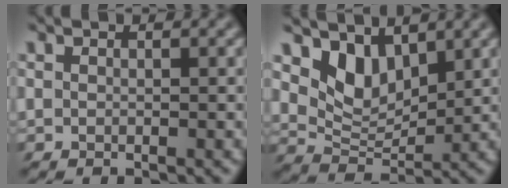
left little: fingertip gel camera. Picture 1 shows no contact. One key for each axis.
{"total": 4.2, "fx": 2.5, "fy": 2.0, "fz": 2.7, "tx": -0.049, "ty": -0.011, "tz": 0.035}